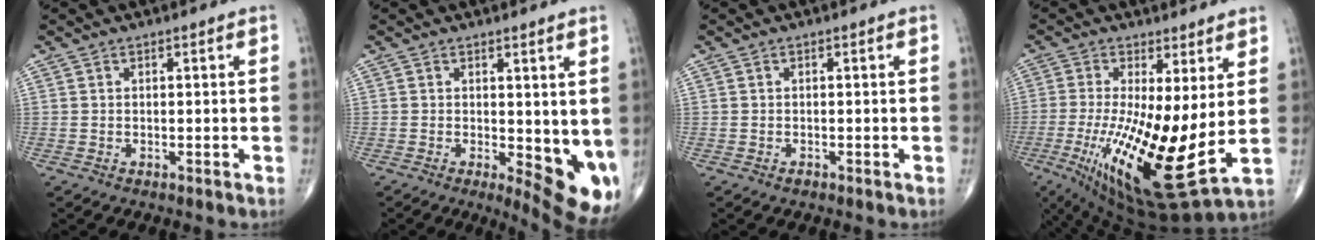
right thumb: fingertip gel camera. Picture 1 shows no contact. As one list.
[{"total": 10.3, "force": [-0.3, 4.1, 9.4], "torque": [-0.108, -0.023, 0.005]}, {"total": 0.7, "force": [-0.5, 0.4, 0.2], "torque": [0.002, 0.001, -0.009]}, {"total": 20.8, "force": [-1.3, 5.9, 19.9], "torque": [-0.384, -0.042, -0.004]}]